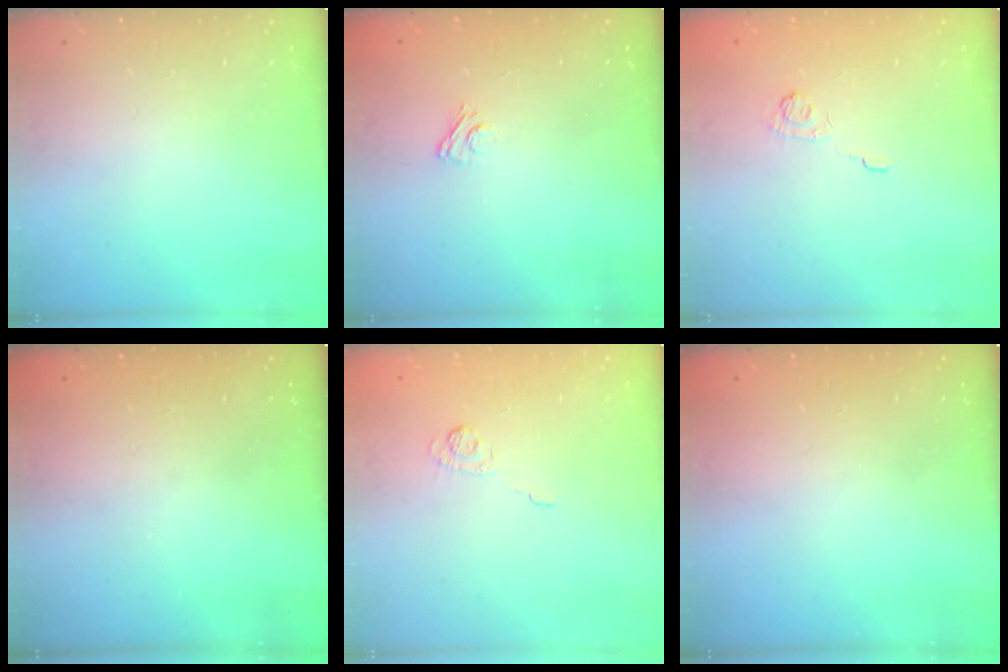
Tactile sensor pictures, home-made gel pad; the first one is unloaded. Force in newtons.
{"total": 2.9, "press": 2.6, "slide": 1.2}
{"total": 2.5, "press": 2.1, "slide": 1.4}
{"total": 2.3, "press": 2.2, "slide": 0.8}
{"total": 3.6, "press": 3.3, "slide": 1.5}
{"total": 2.4, "press": 2.3, "slide": 0.8}